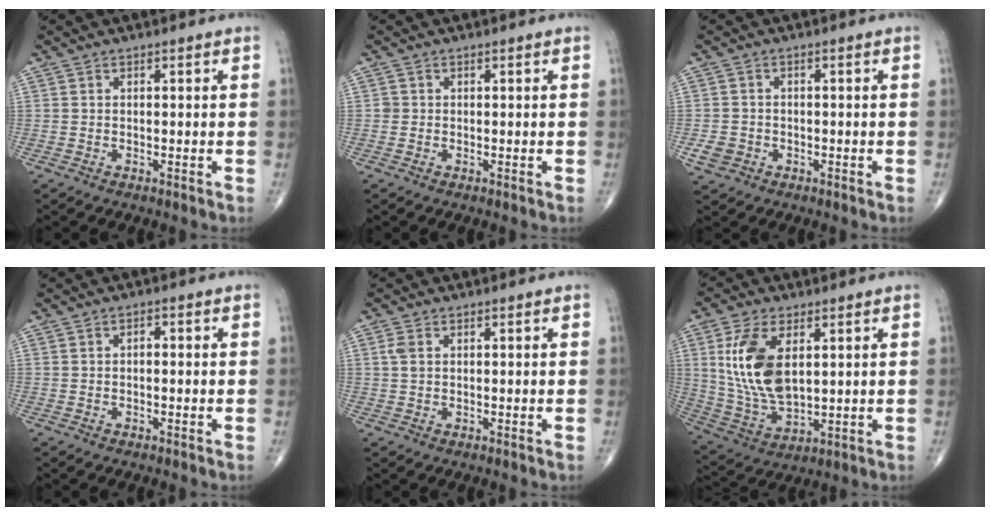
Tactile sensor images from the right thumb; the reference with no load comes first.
{"total": 0.7, "force": [0.0, 0.7, 0.1], "torque": [0.003, 0.003, -0.001]}
{"total": 3.2, "force": [-1.1, 2.7, 1.1], "torque": [-0.016, 0.006, -0.017]}
{"total": 1.1, "force": [-0.1, 0.6, 0.9], "torque": [-0.010, 0.003, -0.006]}
{"total": 1.9, "force": [0.5, 1.1, 1.4], "torque": [-0.038, 0.006, 0.011]}
{"total": 14.2, "force": [3.6, 7.5, 11.5], "torque": [-0.228, -0.017, 0.080]}